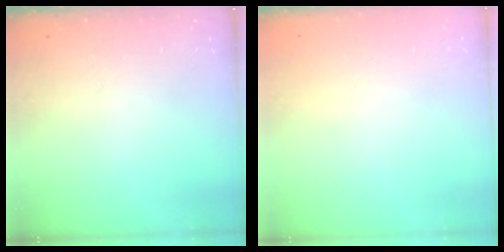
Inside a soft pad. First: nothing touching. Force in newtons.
{"total": 0.0}